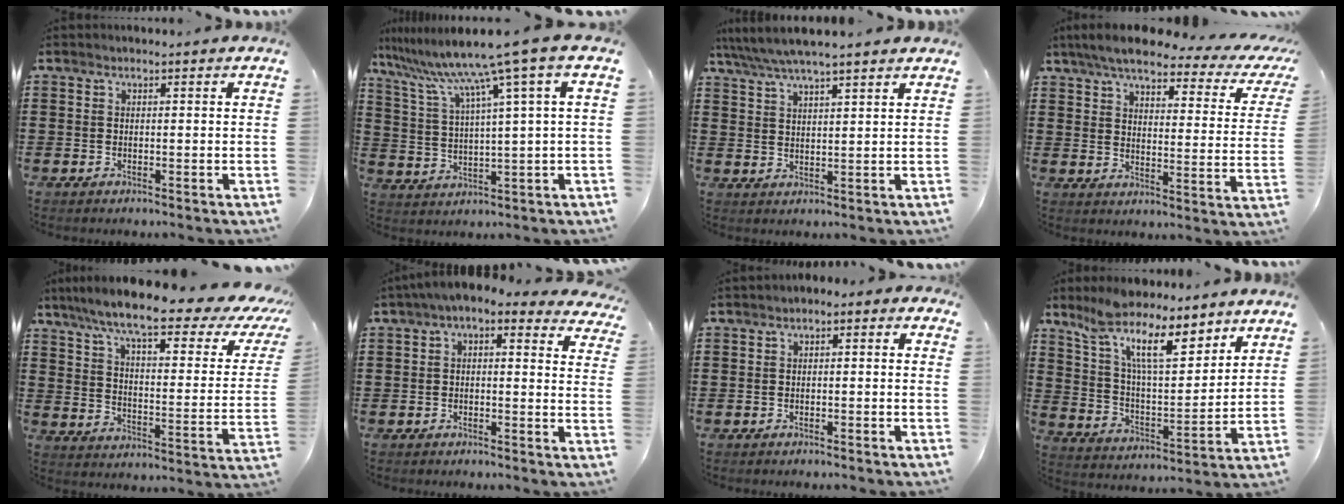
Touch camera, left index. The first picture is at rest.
{"total": 10.1, "force": [6.7, -1.0, 7.4], "torque": [-0.178, -0.043, 0.102]}
{"total": 5.0, "force": [4.3, 0.7, 2.4], "torque": [-0.059, -0.011, 0.076]}
{"total": 6.6, "force": [5.4, 0.8, 3.7], "torque": [-0.098, -0.025, 0.091]}
{"total": 9.4, "force": [7.2, 0.4, 6.1], "torque": [-0.136, -0.048, 0.114]}
{"total": 2.2, "force": [0.4, 0.9, 2.0], "torque": [-0.042, 0.002, 0.000]}
{"total": 1.7, "force": [-1.6, 0.5, 0.3], "torque": [-0.018, 0.000, -0.039]}
{"total": 12.2, "force": [8.9, 3.5, 7.6], "torque": [-0.164, -0.035, 0.159]}